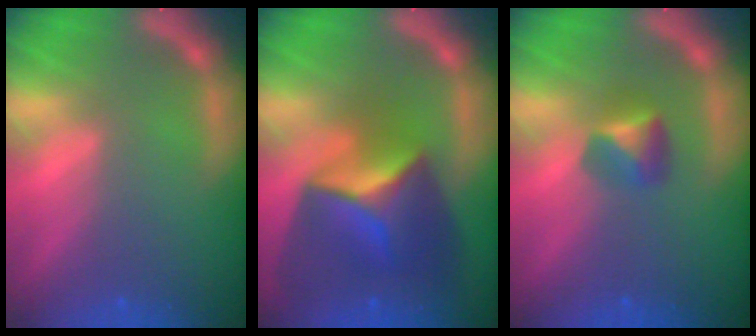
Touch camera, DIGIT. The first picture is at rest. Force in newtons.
{"total": 9.4}
{"total": 2.4}